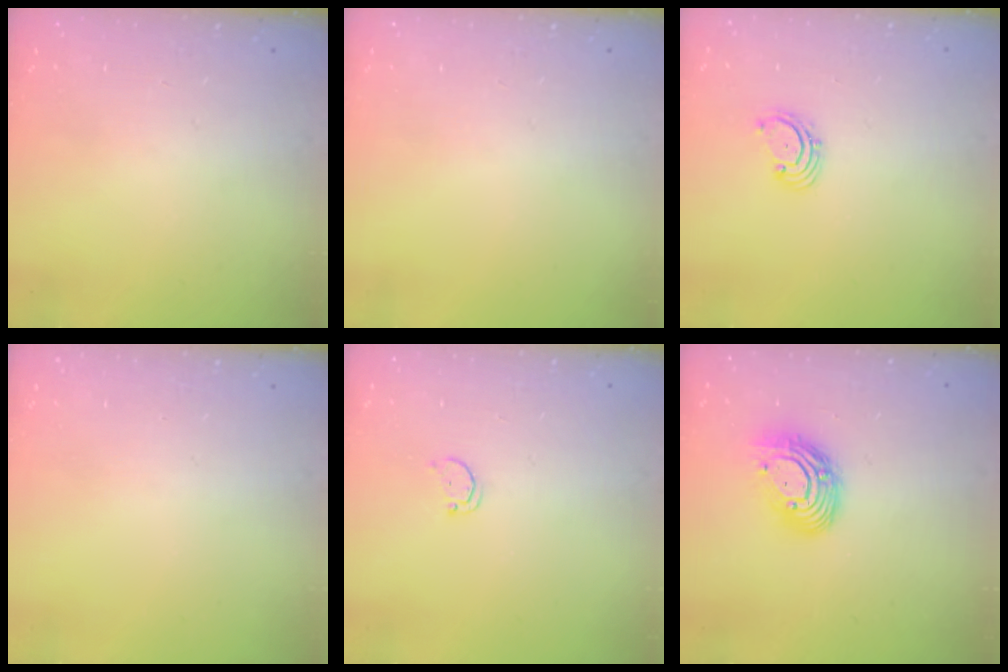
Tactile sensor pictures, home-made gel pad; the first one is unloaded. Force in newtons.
{"total": 0.0}
{"total": 1.9, "press": 1.8, "slide": 0.2}
{"total": 0.0}
{"total": 1.7, "press": 1.7, "slide": 0.2}
{"total": 11.8, "press": 11.8, "slide": 1.0}